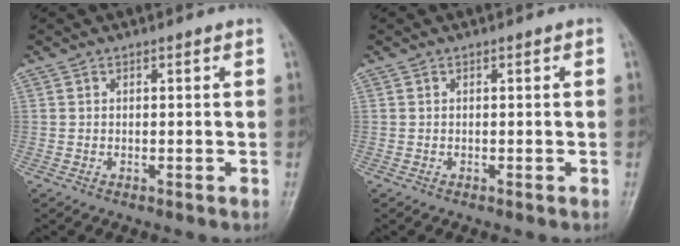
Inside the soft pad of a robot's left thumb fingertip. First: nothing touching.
{"total": 0.0}